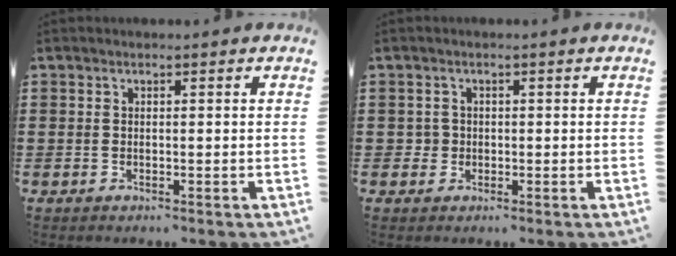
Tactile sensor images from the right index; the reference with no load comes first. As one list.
[{"total": 1.6, "force": [-0.2, 1.5, 0.4], "torque": [-0.012, 0.006, -0.007]}]